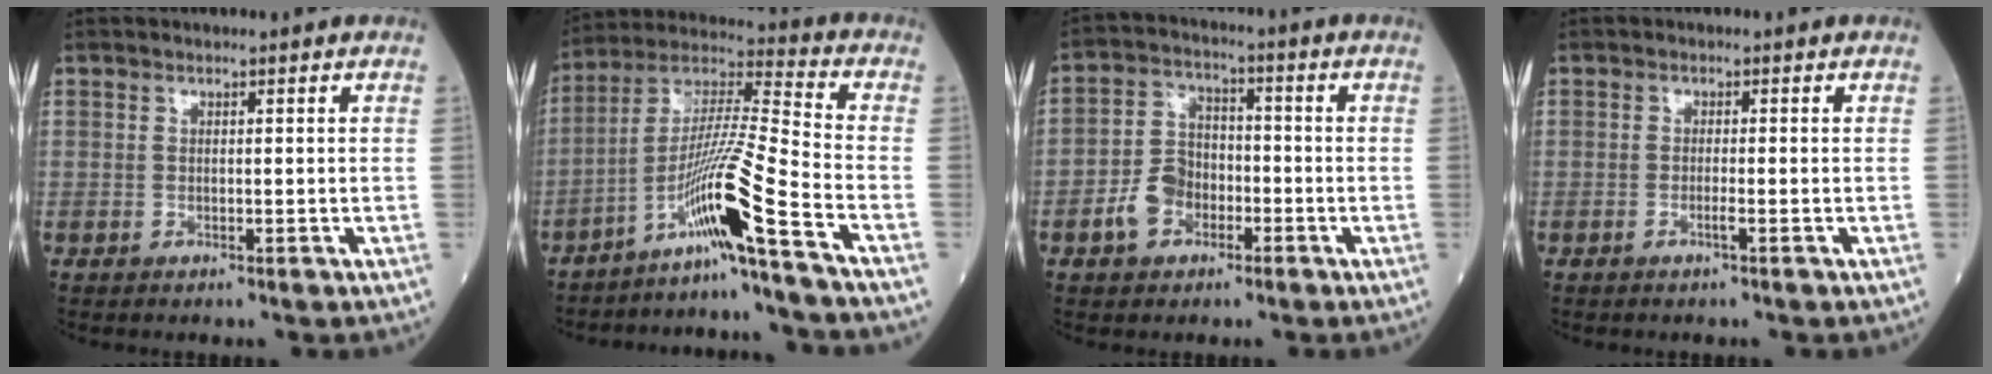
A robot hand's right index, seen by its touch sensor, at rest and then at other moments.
{"total": 12.6, "force": [-7.5, -3.0, 9.7], "torque": [-0.190, 0.000, -0.142]}
{"total": 6.7, "force": [-2.9, 4.8, 3.6], "torque": [-0.083, 0.017, -0.055]}
{"total": 1.1, "force": [-0.7, -0.2, 0.8], "torque": [-0.016, 0.000, -0.015]}